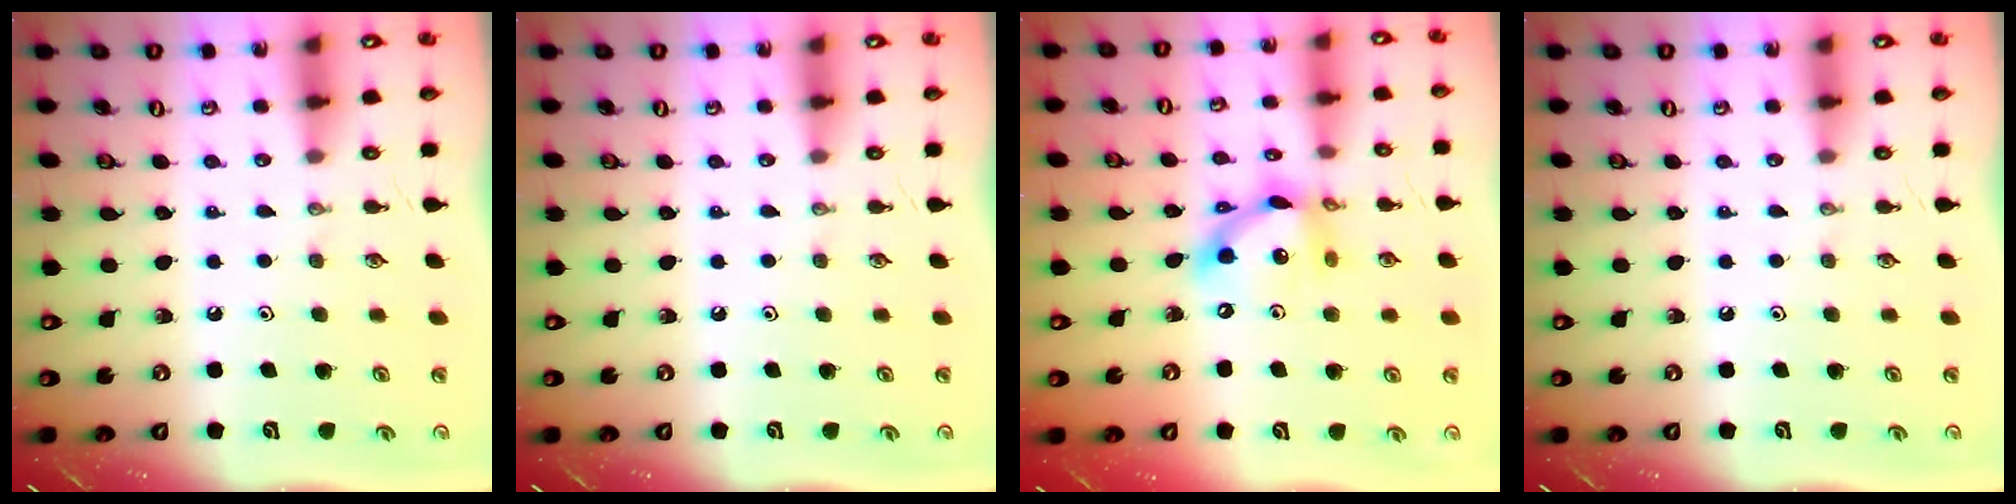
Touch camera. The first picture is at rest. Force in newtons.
{"total": 0.0}
{"total": 12.5, "press": 12.5, "slide": 0.6}
{"total": 0.0}